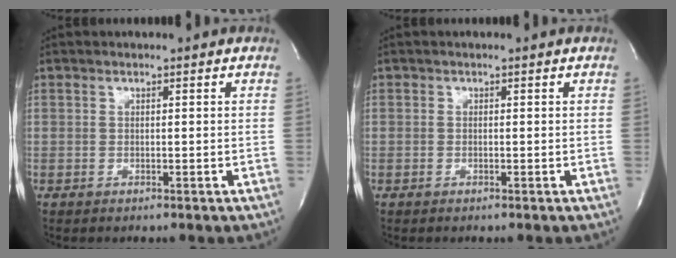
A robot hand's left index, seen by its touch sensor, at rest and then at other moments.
{"total": 0.0}